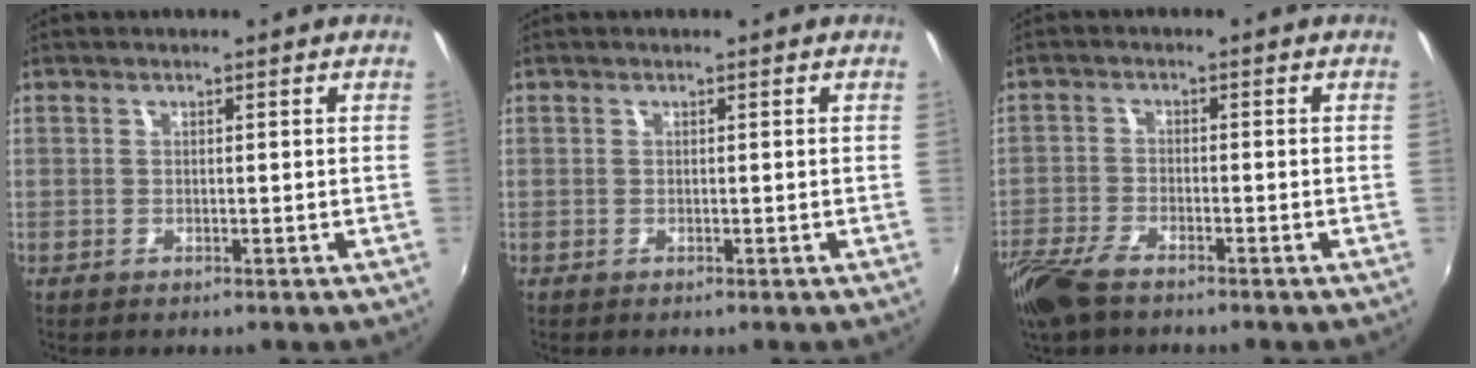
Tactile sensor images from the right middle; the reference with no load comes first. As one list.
[{"total": 0.0}, {"total": 8.1, "force": [-6.1, 2.6, 4.7], "torque": [-0.125, -0.026, -0.122]}]